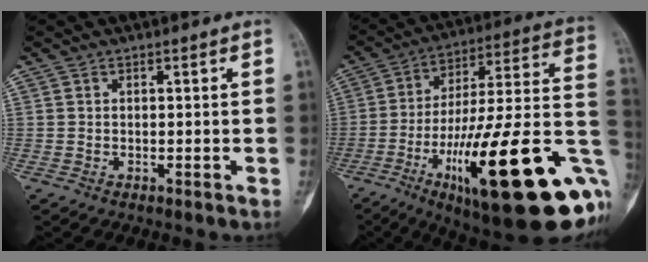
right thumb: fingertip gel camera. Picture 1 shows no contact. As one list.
[{"total": 34.8, "force": [-11.1, 8.6, 31.8], "torque": [-0.420, 0.030, -0.166]}]